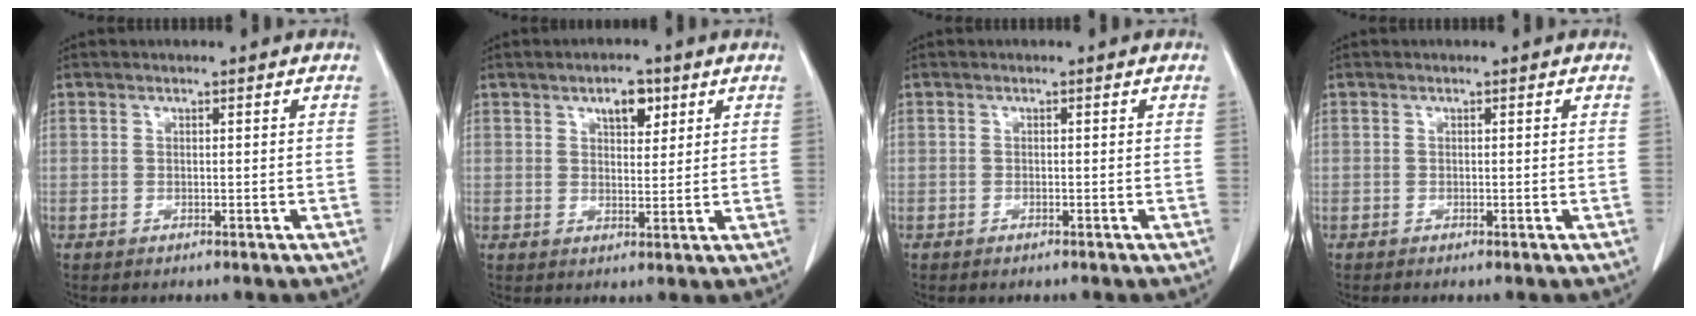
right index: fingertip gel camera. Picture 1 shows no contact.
{"total": 4.2, "force": [2.3, 2.0, 2.9], "torque": [-0.044, 0.001, 0.038]}
{"total": 0.6, "force": [-0.4, 0.1, 0.3], "torque": [-0.009, -0.001, -0.005]}
{"total": 0.0}